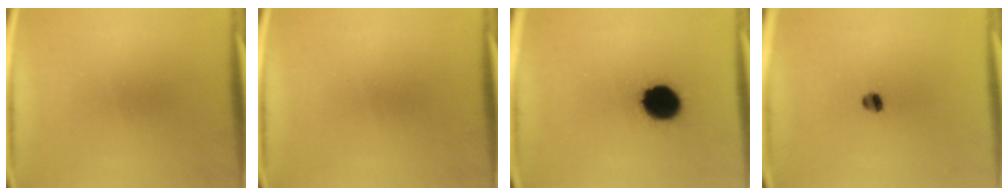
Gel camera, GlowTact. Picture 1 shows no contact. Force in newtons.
{"total": 0.0}
{"total": 12.5}
{"total": 2.3}